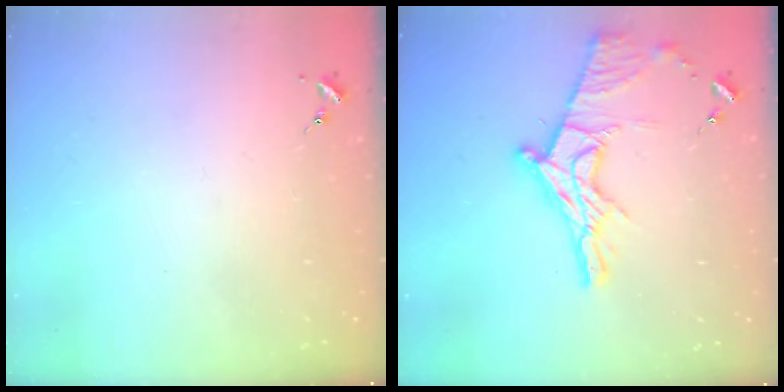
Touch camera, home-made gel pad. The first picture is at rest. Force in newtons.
{"total": 18.9, "press": 18.9, "slide": 1.3}